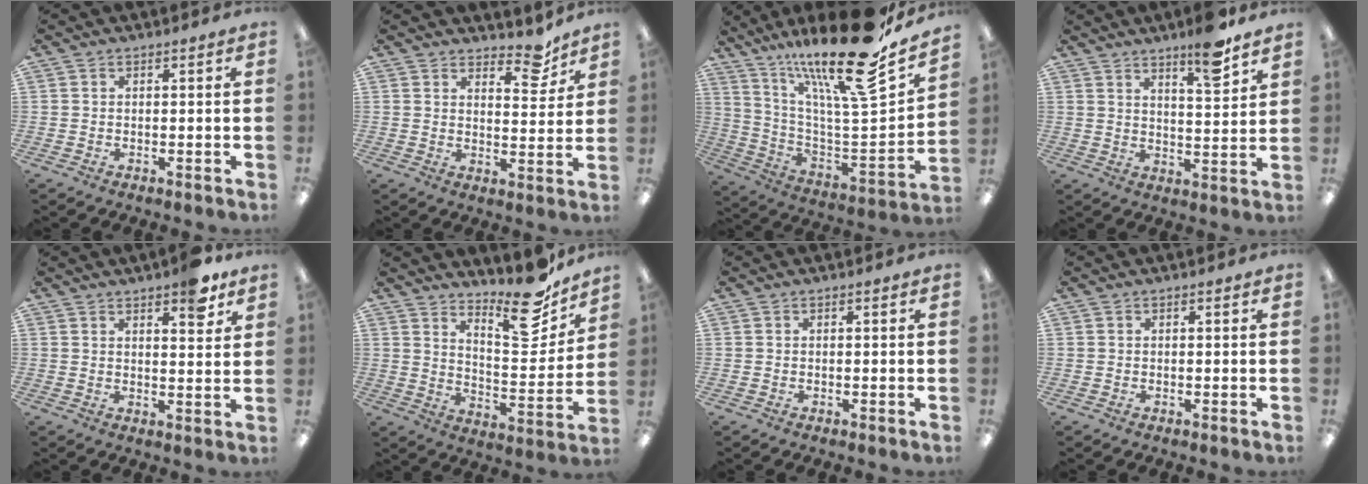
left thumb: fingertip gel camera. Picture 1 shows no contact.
{"total": 7.6, "force": [6.1, 3.0, 3.4], "torque": [-0.028, -0.042, 0.100]}
{"total": 23.9, "force": [17.6, 4.1, 15.6], "torque": [-0.246, -0.122, 0.282]}
{"total": 9.4, "force": [7.2, 1.6, 5.9], "torque": [-0.076, -0.048, 0.116]}
{"total": 7.1, "force": [5.0, 2.5, 4.4], "torque": [-0.041, -0.028, 0.078]}
{"total": 16.7, "force": [13.4, 5.1, 8.6], "torque": [-0.112, -0.106, 0.222]}
{"total": 0.0}
{"total": 0.0}